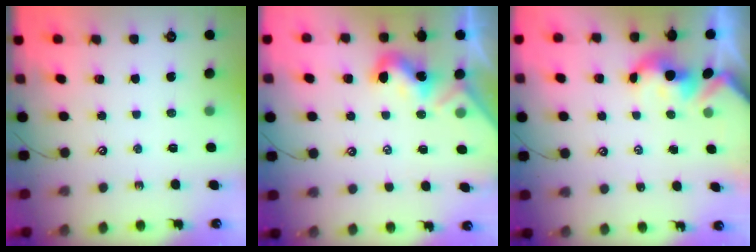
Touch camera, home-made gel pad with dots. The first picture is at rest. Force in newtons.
{"total": 1.8, "press": 1.7, "slide": 0.5}
{"total": 1.9, "press": 1.9, "slide": 0.1}